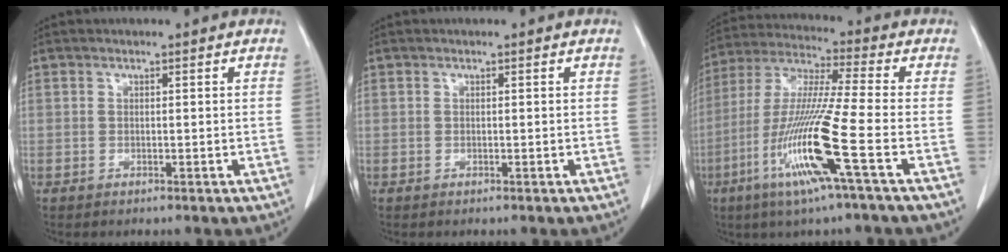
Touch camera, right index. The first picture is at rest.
{"total": 0.0}
{"total": 15.1, "force": [-5.7, -1.3, 13.9], "torque": [-0.288, -0.023, -0.113]}